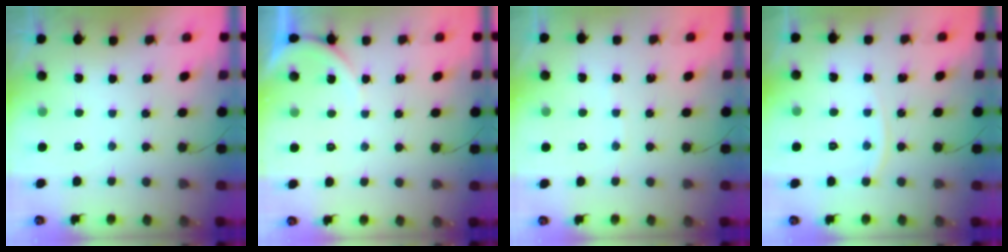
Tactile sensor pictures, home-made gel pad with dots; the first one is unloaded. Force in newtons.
{"total": 3.0, "press": 3.0, "slide": 0.3}
{"total": 2.6, "press": 2.6, "slide": 0.3}
{"total": 4.7, "press": 4.6, "slide": 0.8}